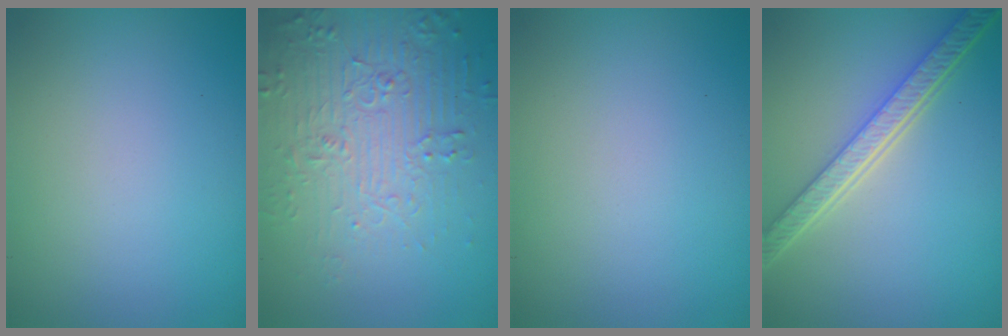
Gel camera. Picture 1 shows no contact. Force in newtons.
{"total": 4.4, "press": 4.4, "slide": 0.6}
{"total": 0.0}
{"total": 5.4, "press": 4.0, "slide": 3.6}